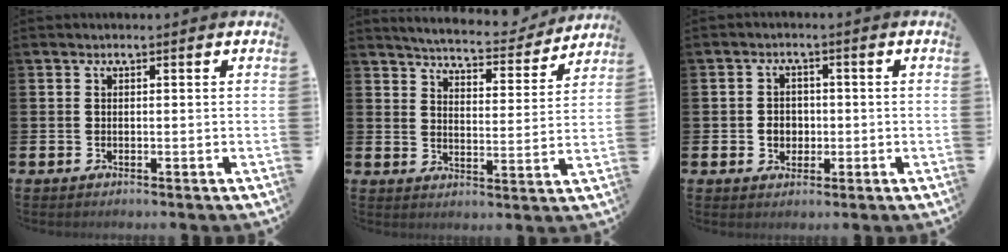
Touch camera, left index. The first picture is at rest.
{"total": 5.7, "force": [5.5, 0.5, 1.1], "torque": [-0.039, -0.039, 0.092]}
{"total": 2.7, "force": [-0.4, 2.4, 1.1], "torque": [-0.010, 0.001, -0.015]}